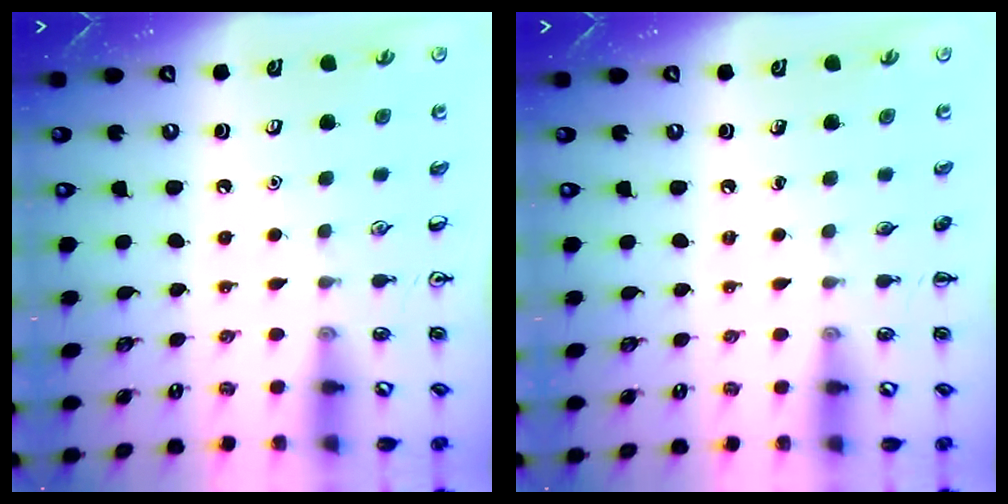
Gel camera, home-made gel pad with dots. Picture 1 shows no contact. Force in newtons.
{"total": 0.0}